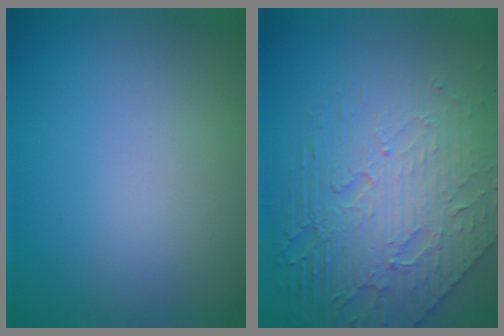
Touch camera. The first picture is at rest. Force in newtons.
{"total": 8.3, "press": 5.6, "slide": 6.0}